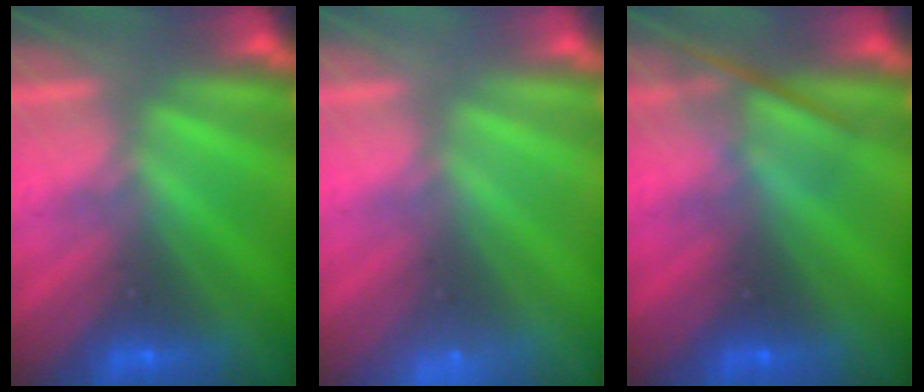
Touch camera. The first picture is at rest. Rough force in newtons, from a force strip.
{"total": 2.2}
{"total": 2.4}